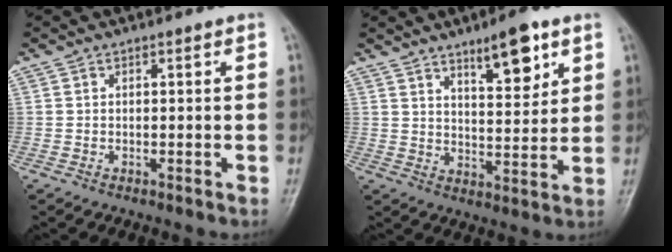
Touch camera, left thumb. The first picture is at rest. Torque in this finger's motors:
{"motor_torque": [0.43, 0.37, -0.07, -0.33, 0.08]}